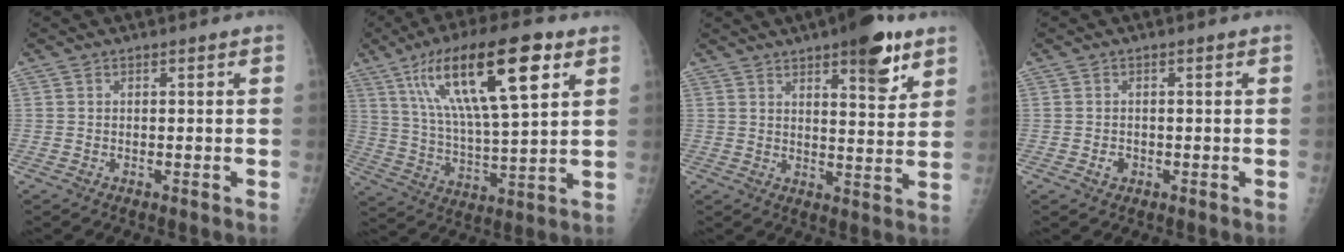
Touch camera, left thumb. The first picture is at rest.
{"total": 21.2, "force": [9.9, 5.9, 17.8], "torque": [-0.297, -0.020, 0.172]}
{"total": 10.9, "force": [6.5, 3.3, 8.1], "torque": [-0.089, -0.033, 0.087]}
{"total": 1.4, "force": [-0.6, 1.2, 0.4], "torque": [-0.001, 0.003, -0.008]}